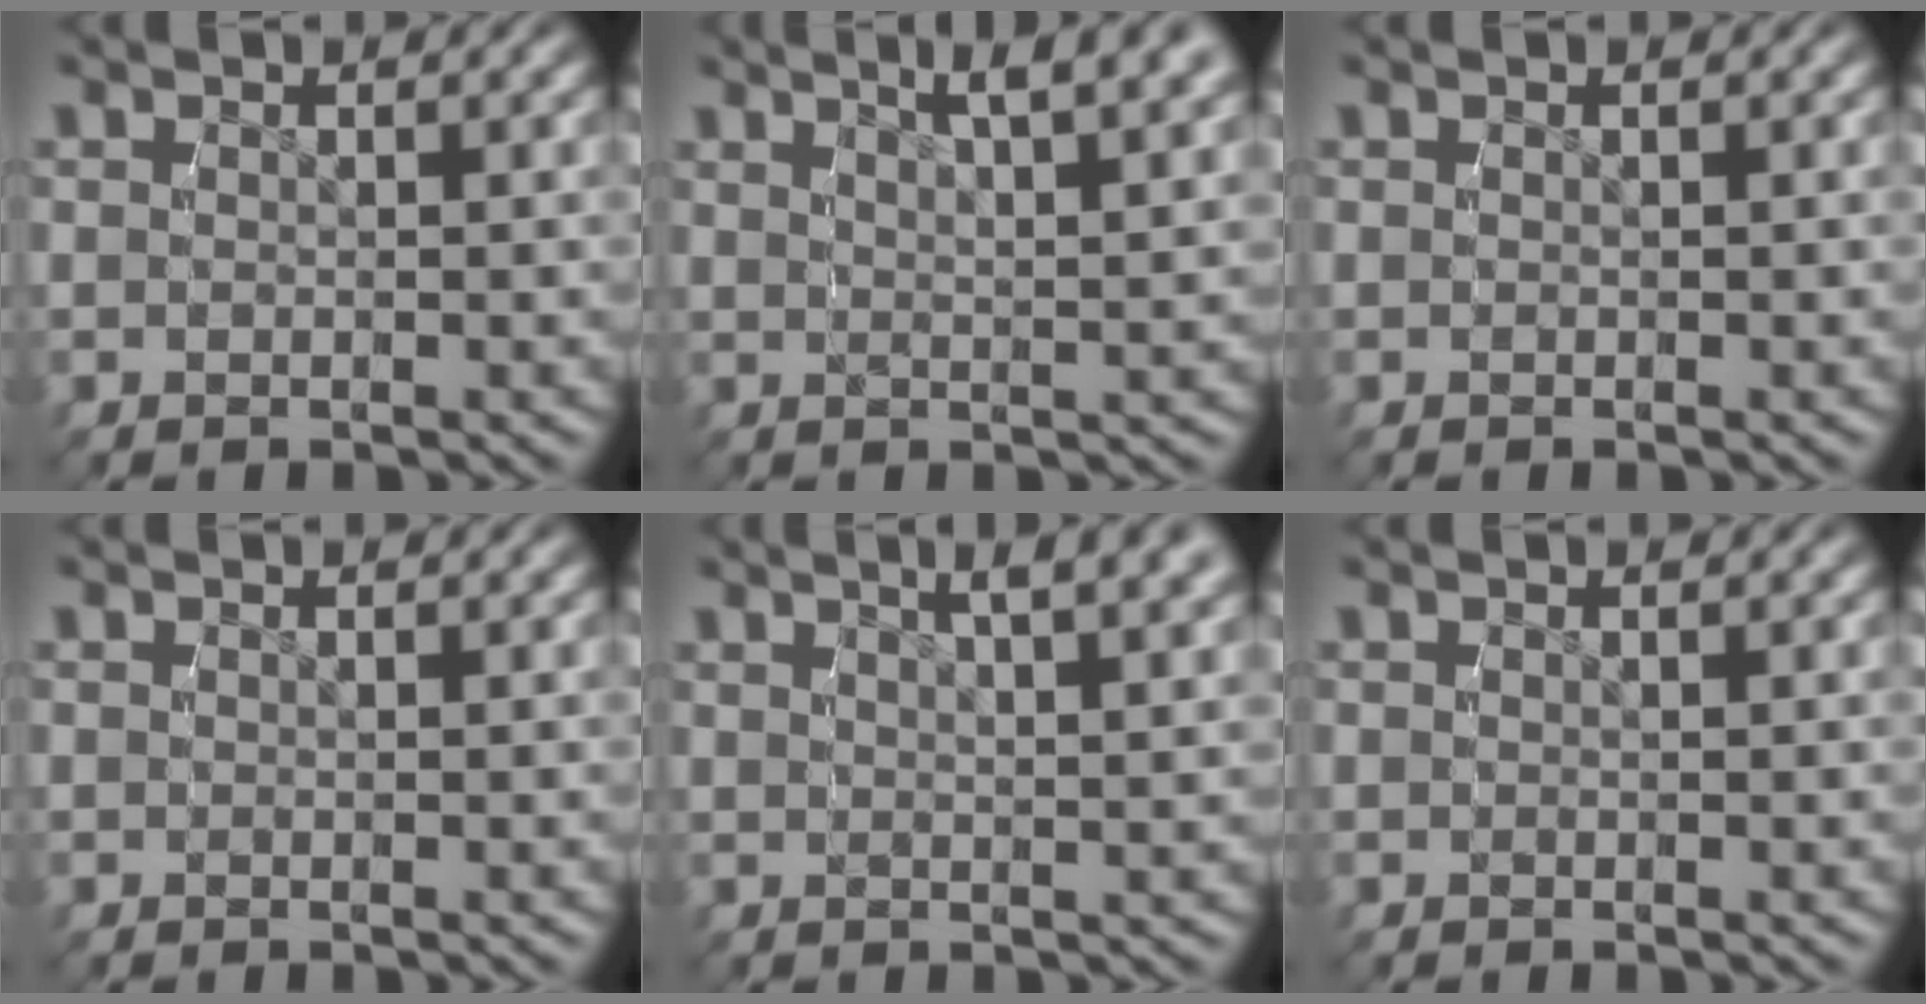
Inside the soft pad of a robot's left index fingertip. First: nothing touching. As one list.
[{"total": 5.2, "force": [4.0, 0.5, 3.3], "torque": [-0.035, 0.013, 0.060]}, {"total": 0.0}, {"total": 0.0}, {"total": 4.7, "force": [3.4, 0.5, 3.2], "torque": [-0.033, 0.017, 0.049]}, {"total": 0.0}]